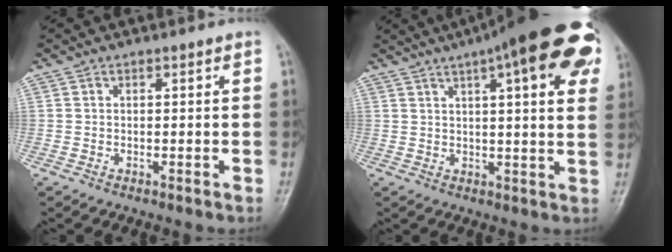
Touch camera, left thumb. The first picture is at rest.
{"total": 22.8, "force": [11.0, 6.0, 19.0], "torque": [-0.251, 0.012, 0.140]}